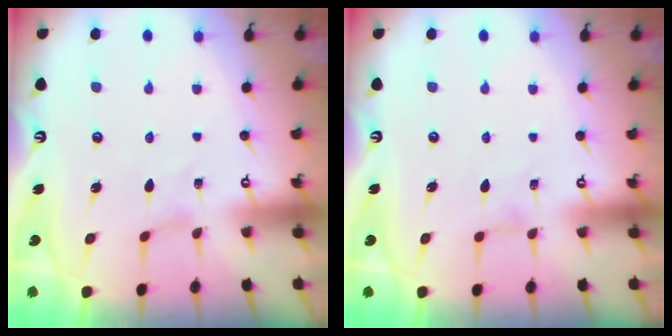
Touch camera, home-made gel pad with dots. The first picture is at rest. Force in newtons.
{"total": 0.0}